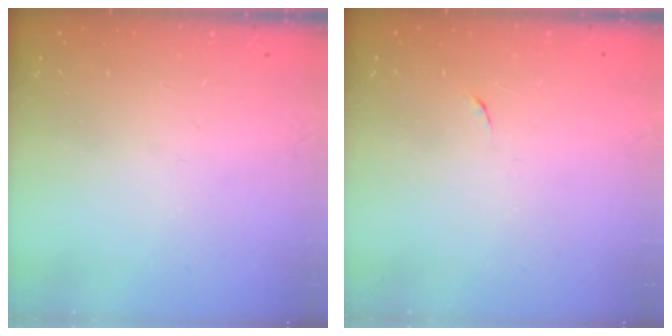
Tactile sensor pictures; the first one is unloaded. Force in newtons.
{"total": 4.0, "press": 3.9, "slide": 0.8}